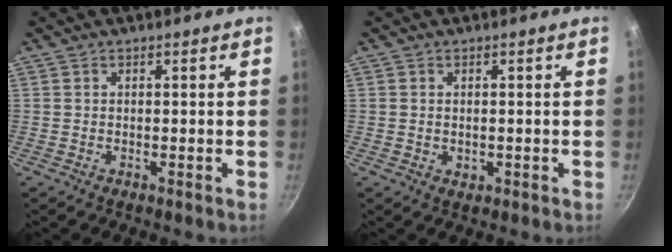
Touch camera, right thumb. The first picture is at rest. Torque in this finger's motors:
{"motor_torque": [-0.30, 0.08, -0.41, 0.32, 0.00]}